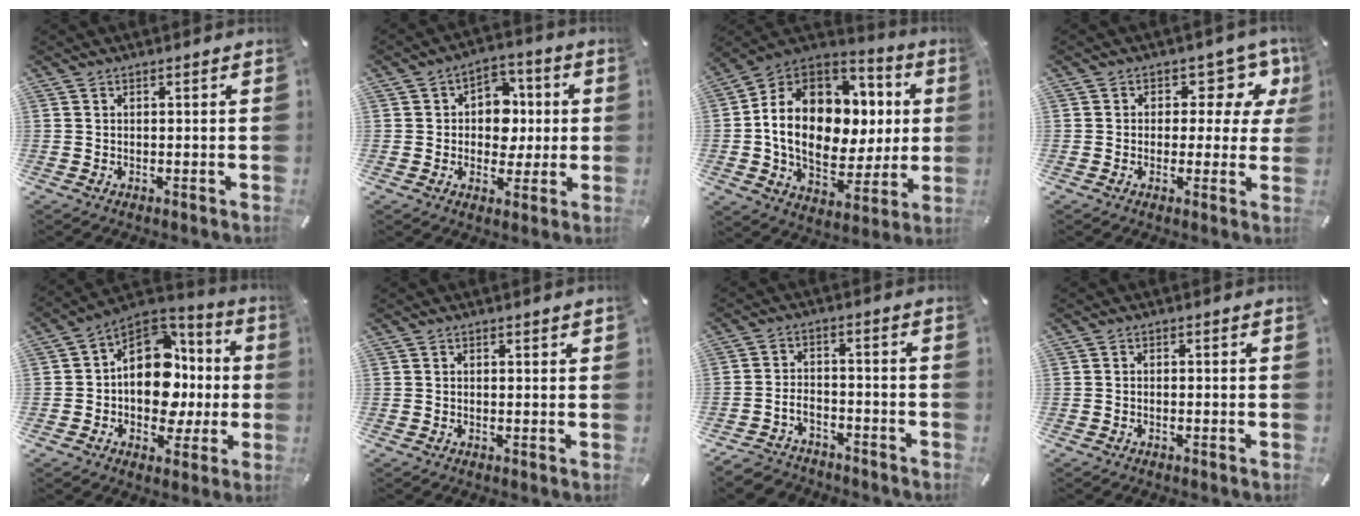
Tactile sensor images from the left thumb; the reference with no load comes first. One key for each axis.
{"total": 9.3, "fx": 0.1, "fy": 8.2, "fz": 4.4, "tx": -0.060, "ty": 0.005, "tz": 0.004}
{"total": 18.3, "fx": 1.1, "fy": 14.4, "fz": 11.3, "tx": -0.224, "ty": -0.011, "tz": 0.021}
{"total": 8.9, "fx": 3.0, "fy": 5.9, "fz": 5.9, "tx": -0.067, "ty": -0.022, "tz": 0.049}
{"total": 17.4, "fx": 0.2, "fy": 13.0, "fz": 11.5, "tx": -0.173, "ty": -0.008, "tz": 0.007}
{"total": 0.6, "fx": 0.2, "fy": 0.4, "fz": 0.3, "tx": -0.007, "ty": 0.003, "tz": 0.003}
{"total": 4.9, "fx": -3.3, "fy": 3.2, "fz": 1.7, "tx": -0.040, "ty": 0.009, "tz": -0.067}
{"total": 0.8, "fx": -0.4, "fy": 0.5, "fz": 0.5, "tx": -0.009, "ty": 0.001, "tz": -0.010}